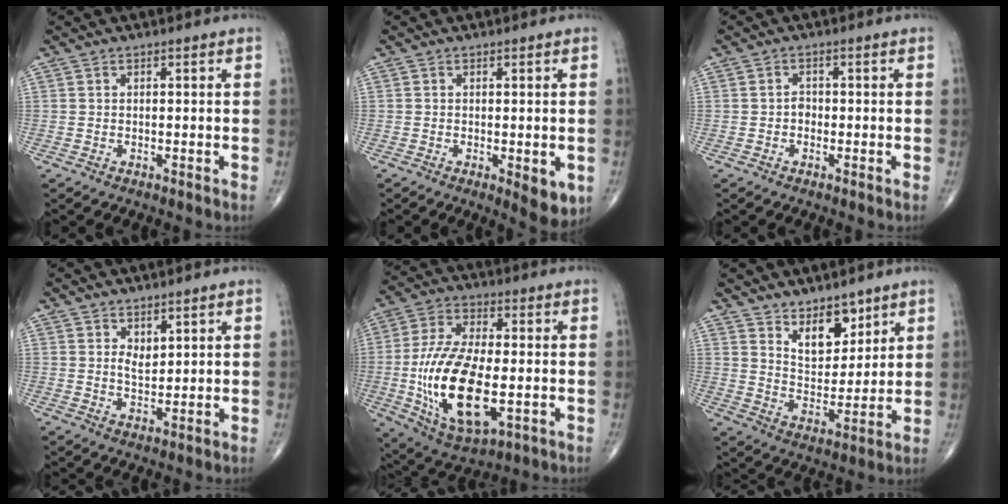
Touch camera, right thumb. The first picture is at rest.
{"total": 6.0, "force": [-1.8, 2.3, 5.3], "torque": [-0.058, -0.011, -0.022]}
{"total": 1.5, "force": [-0.5, 1.2, 0.8], "torque": [-0.004, 0.006, -0.010]}
{"total": 2.8, "force": [1.5, 1.5, 1.7], "torque": [-0.018, -0.015, 0.030]}
{"total": 20.5, "force": [-3.4, 9.6, 17.8], "torque": [-0.345, 0.000, -0.047]}
{"total": 8.5, "force": [5.8, 4.4, 4.5], "torque": [-0.042, -0.048, 0.106]}